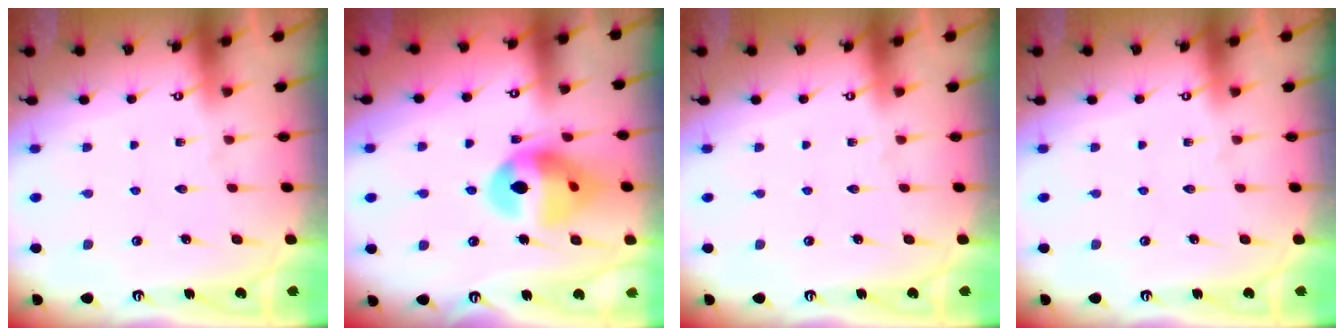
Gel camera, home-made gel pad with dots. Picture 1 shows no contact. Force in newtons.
{"total": 14.6, "press": 14.6, "slide": 1.5}
{"total": 0.0}
{"total": 0.0}